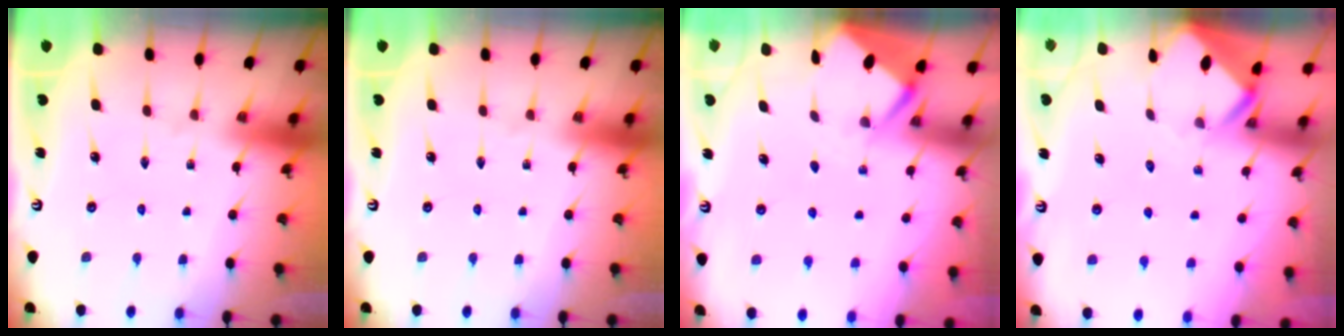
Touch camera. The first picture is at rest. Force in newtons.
{"total": 0.0}
{"total": 2.6, "press": 2.6, "slide": 0.4}
{"total": 2.7, "press": 2.7, "slide": 0.2}